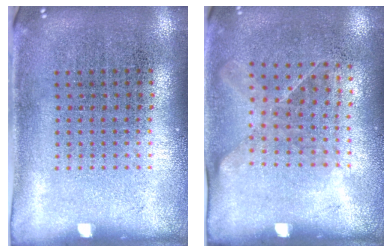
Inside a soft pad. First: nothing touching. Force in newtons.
{"total": 1.2, "press": 0.9, "slide": 0.8}